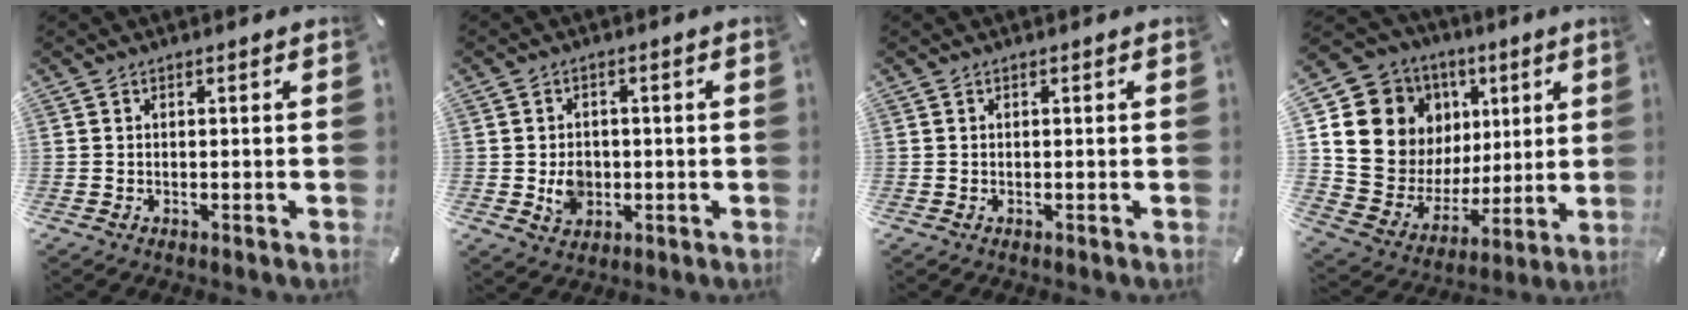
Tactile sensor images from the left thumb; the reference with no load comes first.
{"total": 4.8, "force": [-0.6, 4.1, 2.4], "torque": [-0.032, -0.002, -0.012]}
{"total": 0.0}
{"total": 14.0, "force": [5.1, 12.6, 3.4], "torque": [-0.056, -0.051, 0.118]}